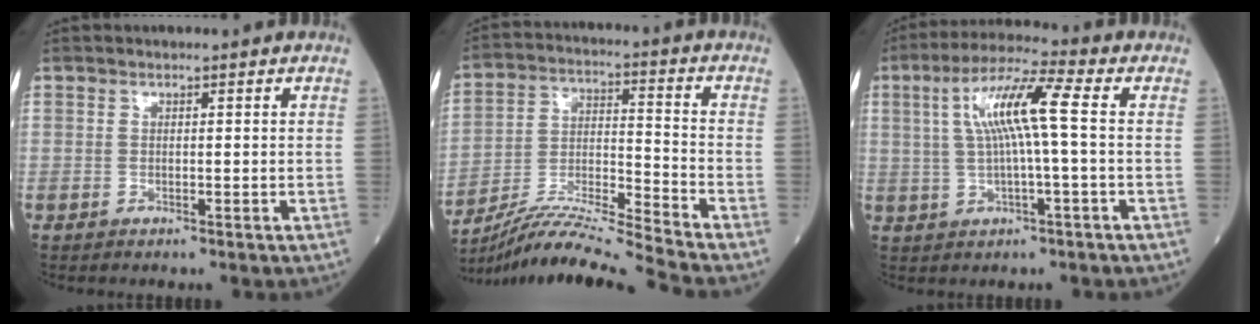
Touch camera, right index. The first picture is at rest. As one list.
[{"total": 14.3, "force": [-13.3, -3.3, 4.1], "torque": [-0.073, 0.007, -0.240]}, {"total": 9.6, "force": [1.3, 0.3, 9.5], "torque": [-0.182, 0.020, 0.025]}]